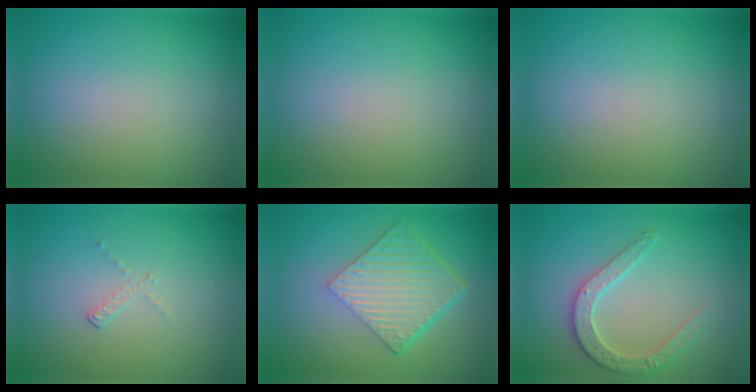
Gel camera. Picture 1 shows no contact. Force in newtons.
{"total": 0.0}
{"total": 0.0}
{"total": 0.8, "press": 0.3, "slide": 0.7}
{"total": 6.3, "press": 4.3, "slide": 4.6}
{"total": 3.1, "press": 3.0, "slide": 0.7}